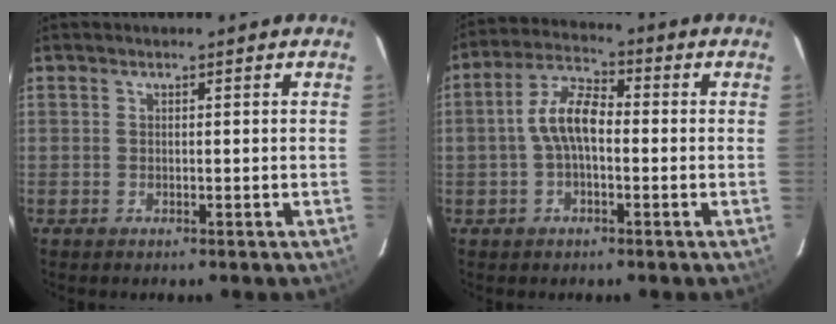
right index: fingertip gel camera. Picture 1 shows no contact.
{"total": 7.5, "force": [-0.8, 3.6, 6.6], "torque": [-0.136, 0.021, -0.018]}